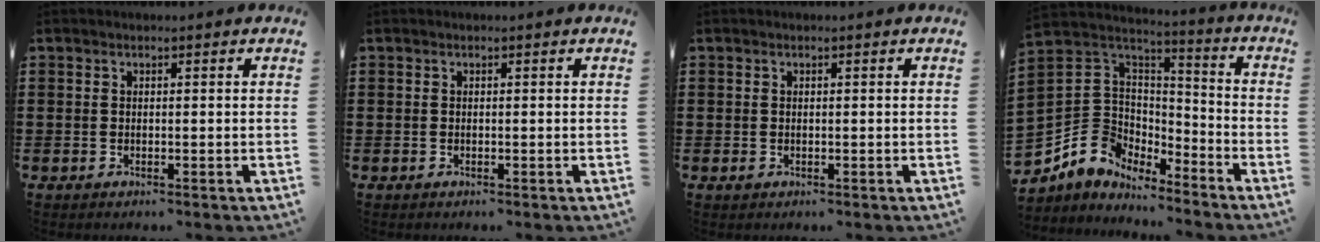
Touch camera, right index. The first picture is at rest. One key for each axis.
{"total": 0.0}
{"total": 0.5, "fx": -0.1, "fy": 0.4, "fz": 0.2, "tx": -0.005, "ty": 0.003, "tz": -0.002}
{"total": 7.6, "fx": -2.9, "fy": 6.9, "fz": 0.9, "tx": -0.064, "ty": -0.001, "tz": -0.056}